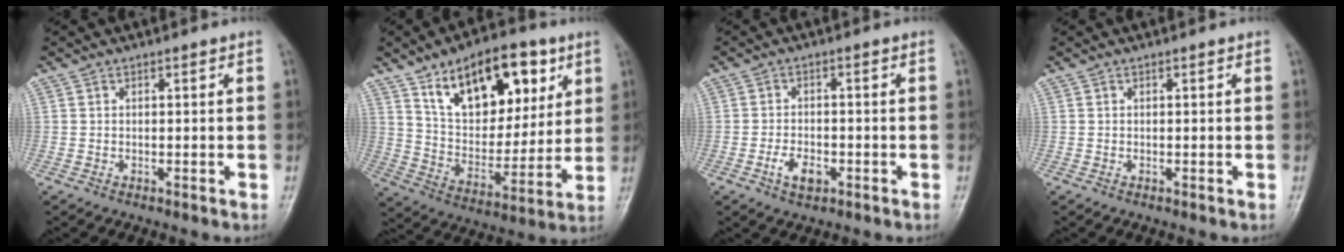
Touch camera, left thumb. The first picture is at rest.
{"total": 21.1, "force": [10.3, 11.6, 14.3], "torque": [-0.167, -0.038, 0.176]}
{"total": 4.4, "force": [-2.0, 2.6, 3.0], "torque": [-0.049, 0.010, -0.034]}
{"total": 0.0}